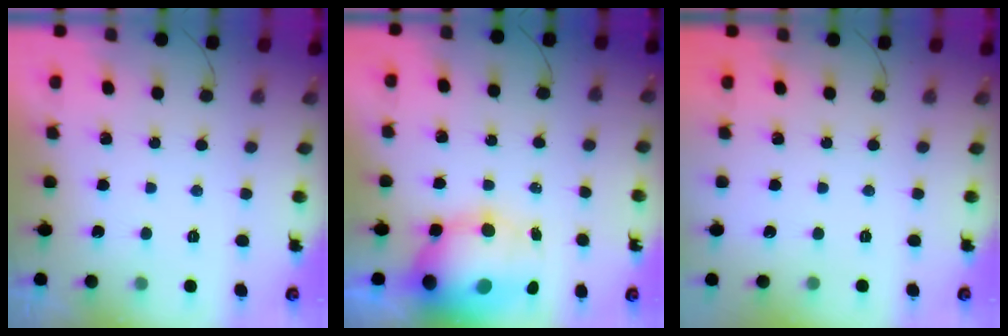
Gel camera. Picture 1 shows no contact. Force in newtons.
{"total": 17.5, "press": 15.4, "slide": 8.3}
{"total": 0.0}